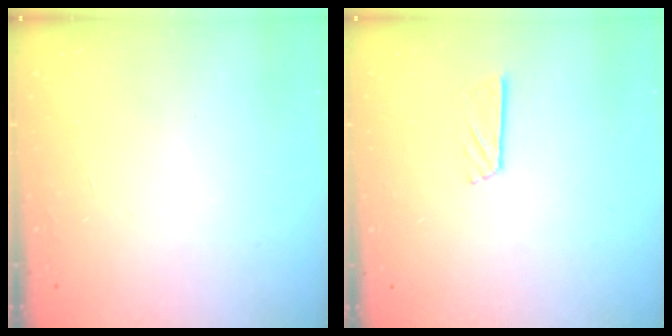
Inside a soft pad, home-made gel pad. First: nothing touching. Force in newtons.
{"total": 4.3, "press": 4.3, "slide": 0.2}